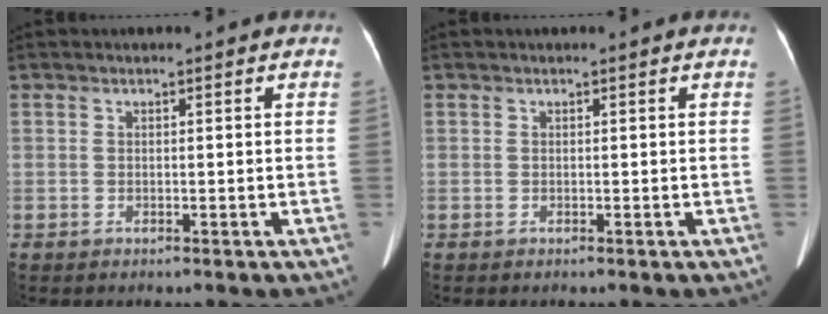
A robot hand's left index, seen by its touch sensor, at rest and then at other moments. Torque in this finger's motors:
{"motor_torque": [-0.07, -0.06, 0.00, 0.00]}